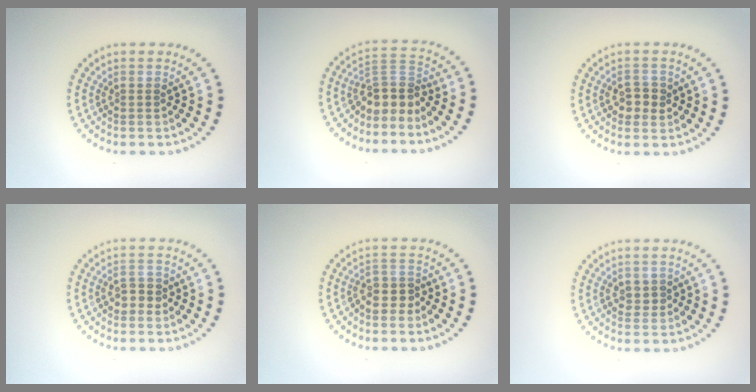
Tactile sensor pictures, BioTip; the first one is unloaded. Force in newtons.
{"total": 3.6, "press": 2.7, "slide": 2.4}
{"total": 2.3, "press": 2.3, "slide": 0.3}
{"total": 1.9, "press": 1.9, "slide": 0.3}
{"total": 2.4, "press": 2.1, "slide": 1.1}
{"total": 1.2, "press": 1.2, "slide": 0.2}